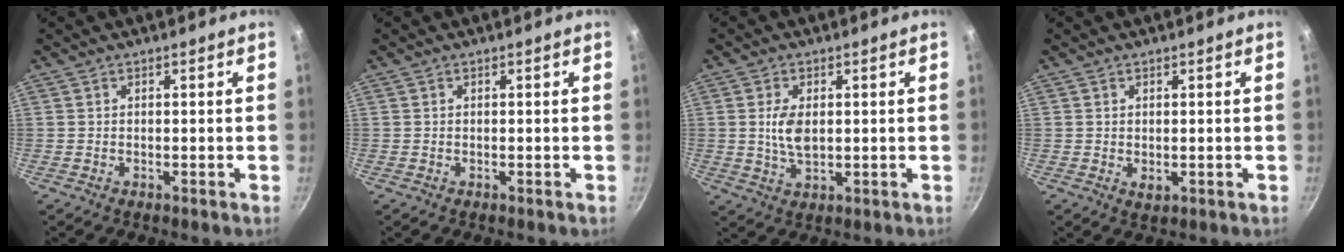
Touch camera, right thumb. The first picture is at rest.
{"total": 0.0}
{"total": 5.7, "force": [0.7, 3.2, 4.6], "torque": [-0.089, -0.009, 0.015]}
{"total": 1.4, "force": [0.1, 0.9, 1.1], "torque": [-0.017, -0.005, 0.003]}